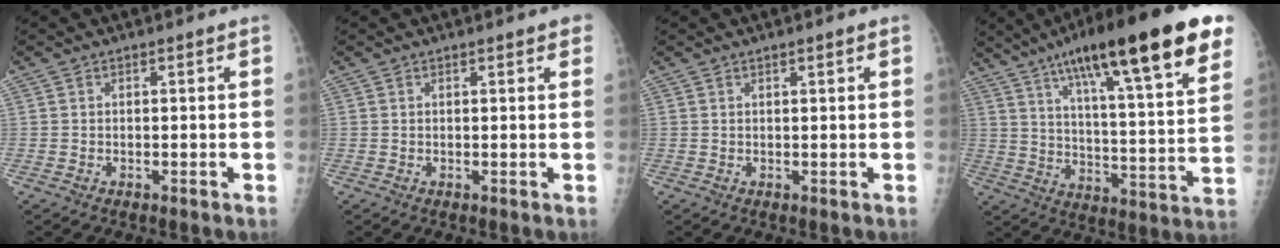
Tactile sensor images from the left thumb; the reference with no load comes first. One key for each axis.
{"total": 2.2, "fx": 1.4, "fy": 0.6, "fz": 1.6, "tx": -0.014, "ty": 0.000, "tz": 0.015}
{"total": 1.3, "fx": 0.8, "fy": 0.1, "fz": 1.1, "tx": -0.017, "ty": 0.000, "tz": 0.012}
{"total": 29.1, "fx": 17.0, "fy": 5.6, "fz": 22.9, "tx": -0.334, "ty": -0.031, "tz": 0.259}